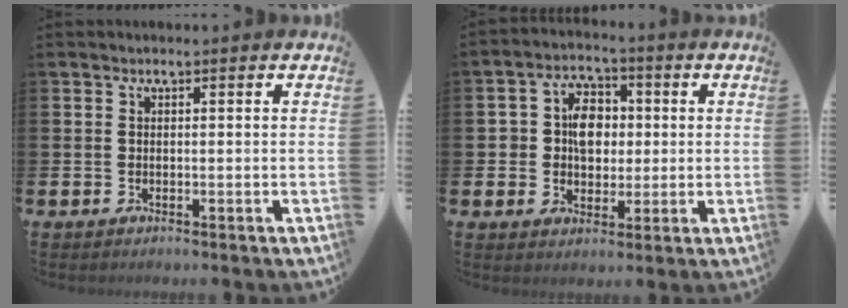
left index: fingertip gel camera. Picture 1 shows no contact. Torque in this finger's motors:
{"motor_torque": [0.53, 0.13, 0.18, 0.12]}